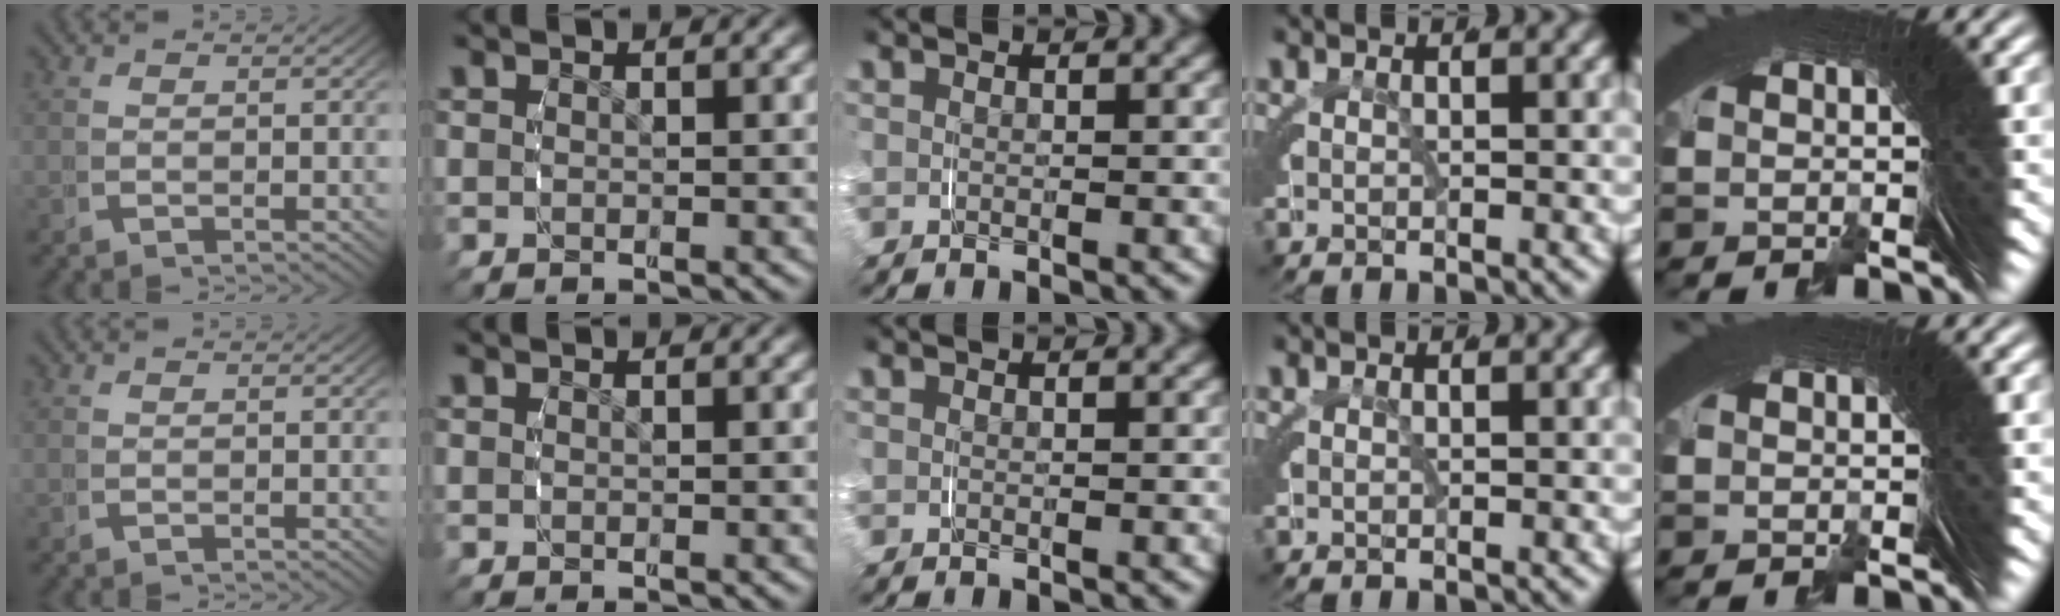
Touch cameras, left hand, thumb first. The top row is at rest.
{}